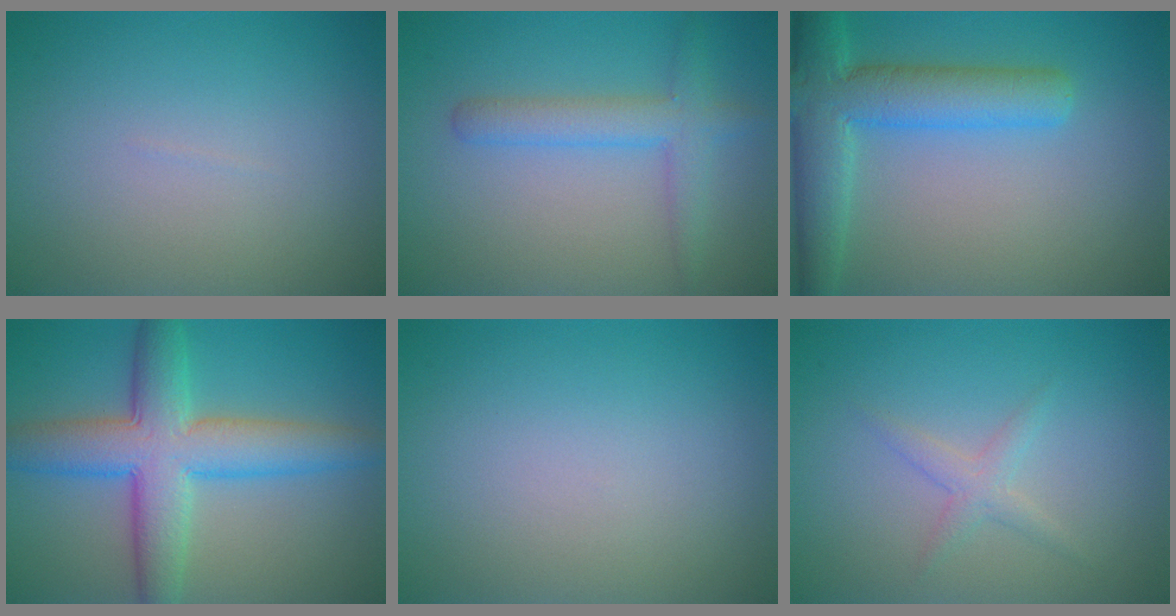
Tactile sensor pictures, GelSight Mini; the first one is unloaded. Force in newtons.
{"total": 3.2, "press": 3.2, "slide": 0.1}
{"total": 6.9, "press": 6.8, "slide": 0.4}
{"total": 7.9, "press": 7.9, "slide": 0.2}
{"total": 0.0}
{"total": 1.5, "press": 1.5, "slide": 0.1}